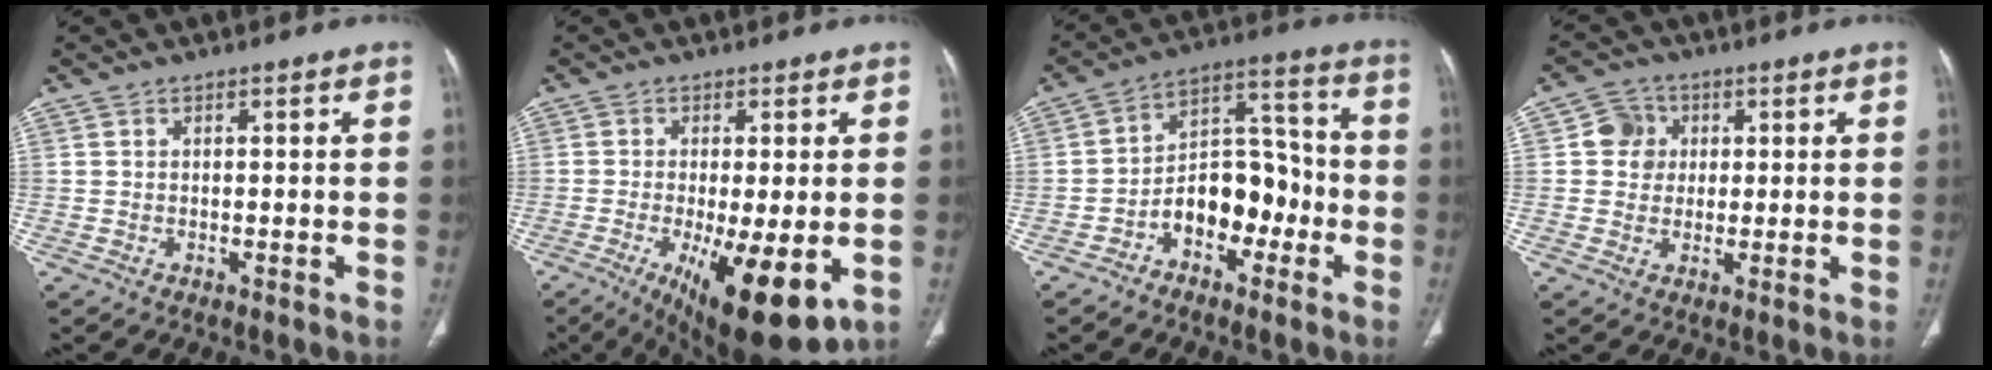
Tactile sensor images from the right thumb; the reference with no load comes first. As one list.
[{"total": 14.8, "force": [-4.5, 4.6, 13.3], "torque": [-0.188, -0.023, -0.054]}, {"total": 11.9, "force": [-4.3, 7.8, 7.8], "torque": [-0.083, 0.059, -0.076]}, {"total": 5.3, "force": [1.0, 4.9, 1.5], "torque": [0.000, 0.005, 0.014]}]